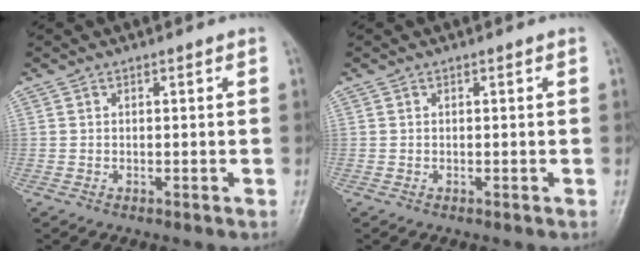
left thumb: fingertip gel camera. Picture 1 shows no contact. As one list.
[{"total": 0.0}]